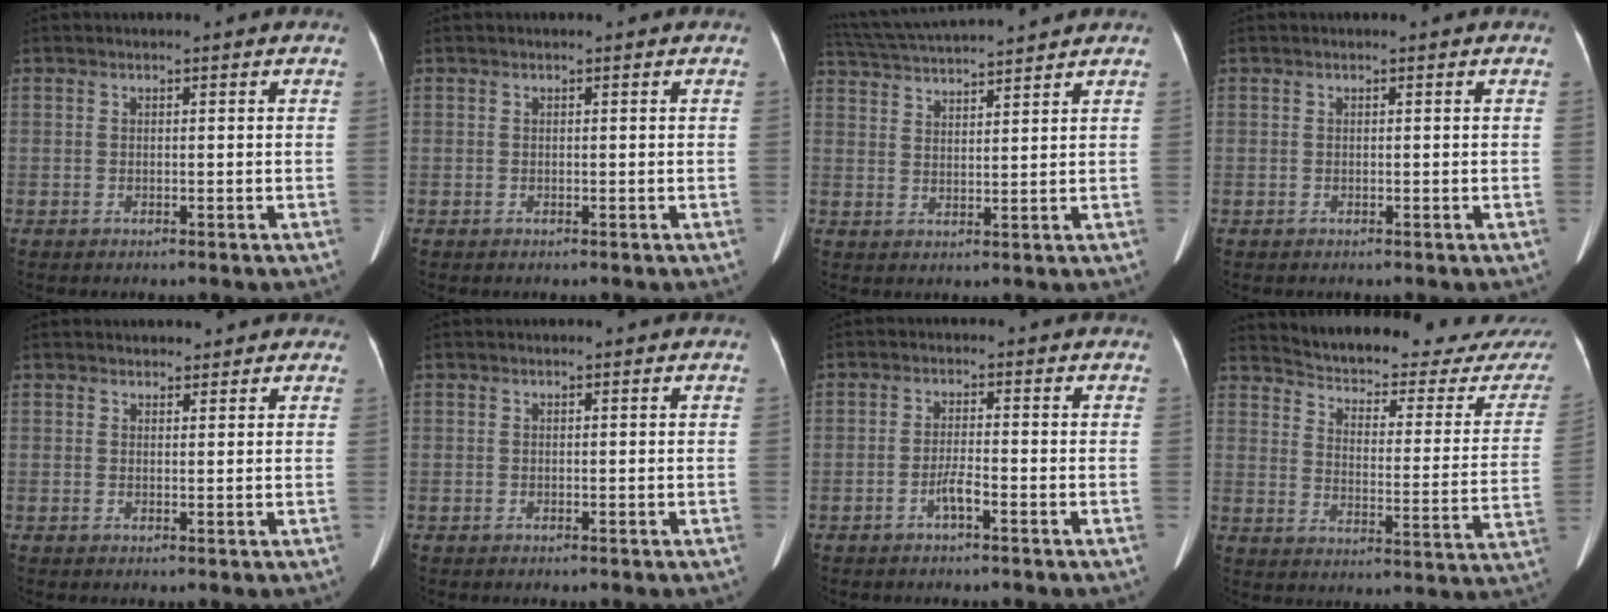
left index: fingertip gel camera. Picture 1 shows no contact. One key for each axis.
{"total": 0.0}
{"total": 12.3, "fx": 11.3, "fy": -0.2, "fz": 4.8, "tx": -0.099, "ty": 0.024, "tz": 0.183}
{"total": 0.0}
{"total": 4.4, "fx": 3.9, "fy": 1.7, "fz": 1.0, "tx": 0.002, "ty": 0.009, "tz": 0.042}
{"total": 0.0}
{"total": 2.3, "fx": -1.7, "fy": -0.1, "fz": 1.5, "tx": -0.027, "ty": -0.008, "tz": -0.030}
{"total": 23.5, "fx": 22.4, "fy": 2.6, "fz": 6.5, "tx": -0.088, "ty": -0.095, "tz": 0.274}